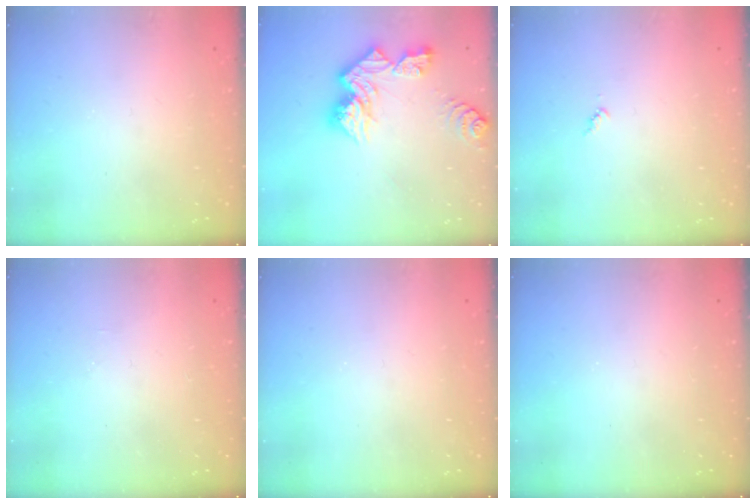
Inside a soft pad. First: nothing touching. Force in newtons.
{"total": 12.6, "press": 12.6, "slide": 1.3}
{"total": 3.4, "press": 3.4, "slide": 0.2}
{"total": 1.2, "press": 1.2, "slide": 0.3}
{"total": 0.0}
{"total": 0.0}